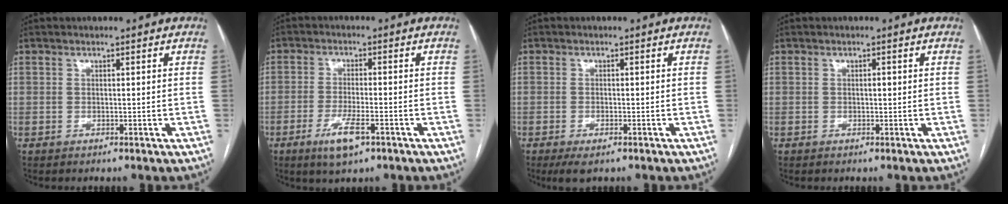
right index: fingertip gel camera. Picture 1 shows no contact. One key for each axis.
{"total": 5.9, "fx": -3.1, "fy": 1.2, "fz": 4.8, "tx": -0.096, "ty": -0.009, "tz": -0.050}
{"total": 3.2, "fx": -2.0, "fy": 1.0, "fz": 2.4, "tx": -0.043, "ty": -0.005, "tz": -0.028}
{"total": 0.7, "fx": 0.0, "fy": 0.3, "fz": 0.6, "tx": -0.009, "ty": 0.002, "tz": -0.001}